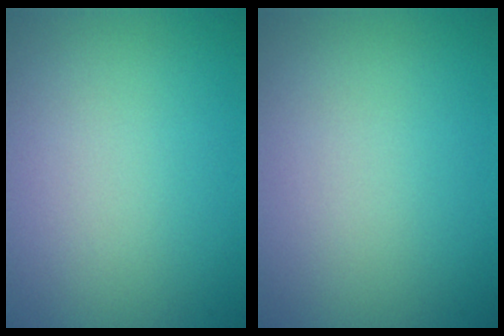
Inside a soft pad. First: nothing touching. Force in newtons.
{"total": 0.0}